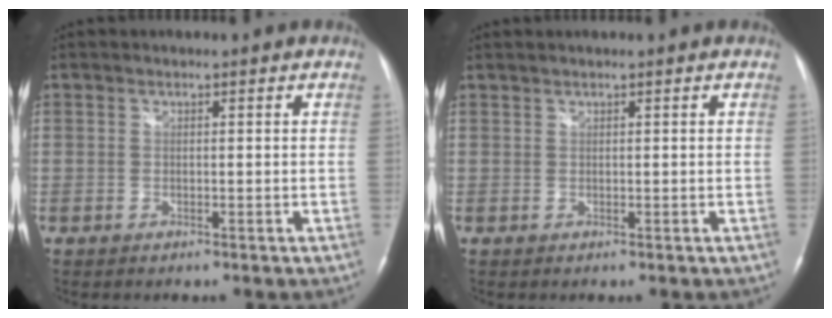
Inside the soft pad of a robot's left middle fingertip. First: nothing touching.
{"total": 0.6, "force": [0.6, -0.1, 0.1], "torque": [-0.005, 0.006, 0.016]}